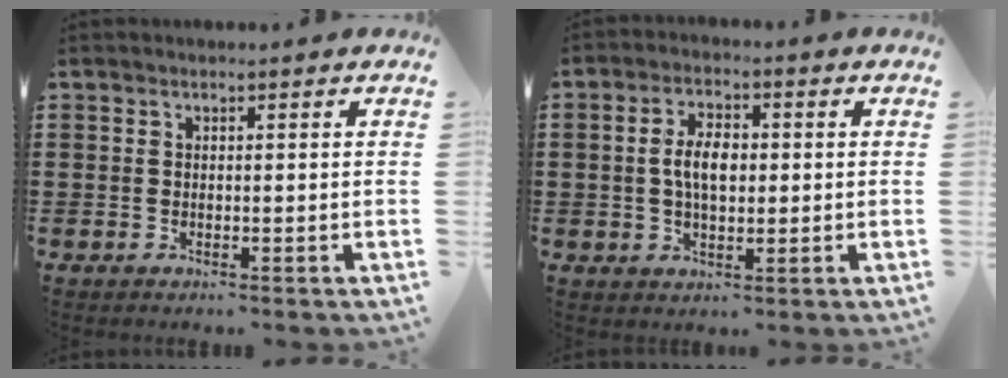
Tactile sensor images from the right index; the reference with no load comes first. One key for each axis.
{"total": 5.3, "fx": 0.2, "fy": 2.7, "fz": 4.5, "tx": -0.089, "ty": 0.003, "tz": -0.004}